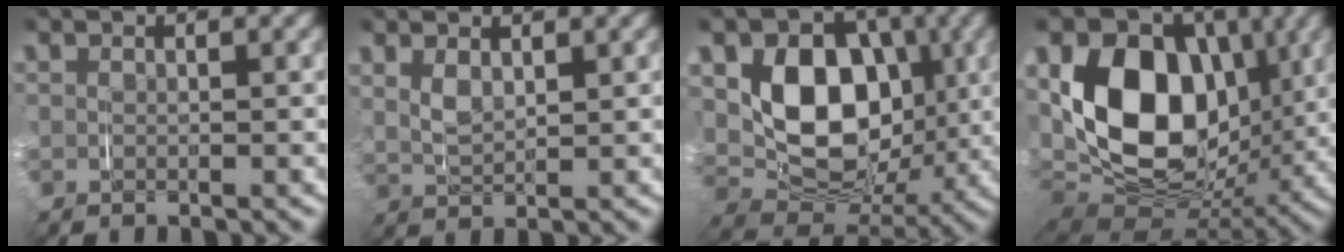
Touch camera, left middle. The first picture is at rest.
{"total": 2.6, "force": [1.0, 1.6, 1.8], "torque": [-0.049, -0.008, 0.024]}
{"total": 11.9, "force": [0.9, 9.0, 7.8], "torque": [-0.153, -0.022, 0.016]}
{"total": 15.0, "force": [1.5, 10.3, 10.7], "torque": [-0.200, -0.014, 0.019]}